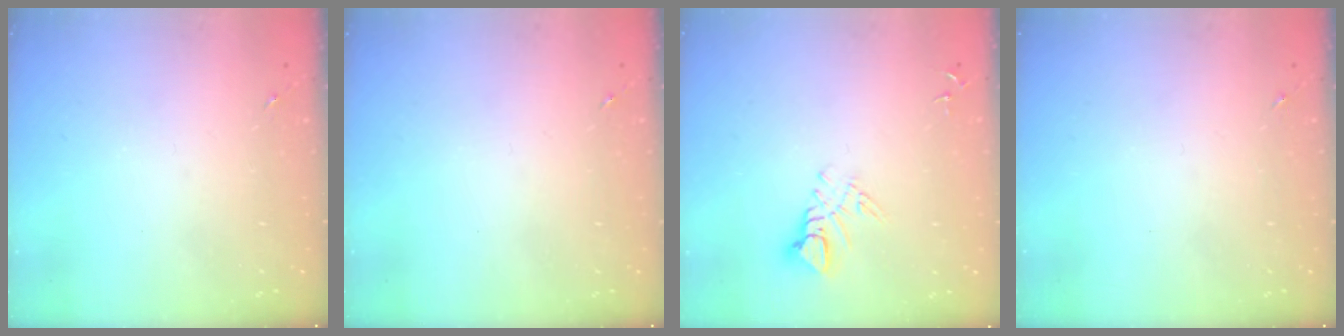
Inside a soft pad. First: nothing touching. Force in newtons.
{"total": 0.0}
{"total": 7.1, "press": 7.1, "slide": 0.7}
{"total": 0.0}